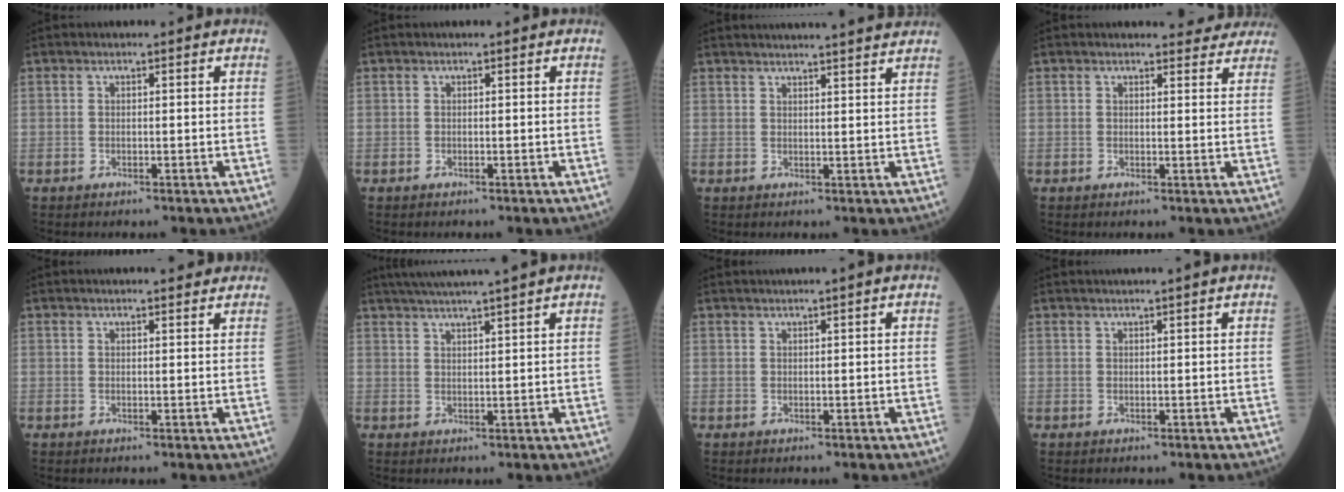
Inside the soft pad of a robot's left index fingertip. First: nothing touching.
{"total": 0.0}
{"total": 12.3, "force": [11.5, -0.3, 4.2], "torque": [-0.059, 0.006, 0.135]}
{"total": 5.1, "force": [4.9, 1.3, 0.5], "torque": [0.006, -0.006, 0.036]}
{"total": 5.5, "force": [5.0, 0.9, 2.2], "torque": [-0.028, 0.015, 0.055]}
{"total": 9.7, "force": [8.2, -1.5, 4.8], "torque": [-0.076, 0.020, 0.117]}
{"total": 2.3, "force": [1.8, -0.8, 1.1], "torque": [-0.013, 0.010, 0.038]}
{"total": 3.5, "force": [3.1, -1.0, 1.5], "torque": [-0.013, 0.019, 0.046]}